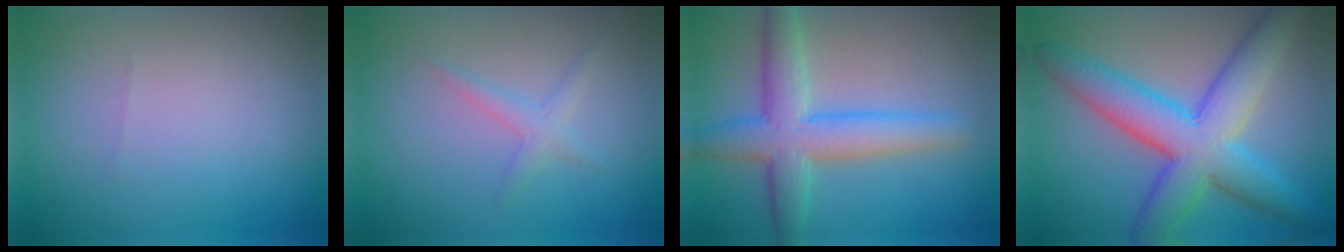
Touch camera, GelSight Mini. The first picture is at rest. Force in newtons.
{"total": 1.4, "press": 1.4, "slide": 0.1}
{"total": 5.8, "press": 5.8, "slide": 0.2}
{"total": 7.3, "press": 7.3, "slide": 0.4}